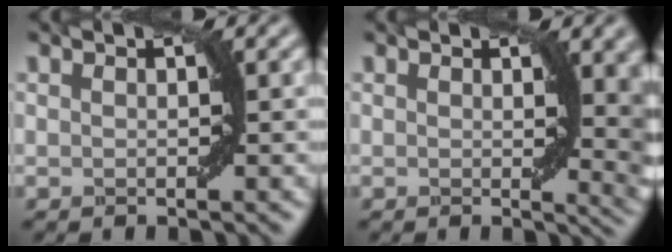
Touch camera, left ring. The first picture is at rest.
{"total": 6.0, "force": [1.2, 2.2, 5.5], "torque": [-0.044, -0.006, 0.022]}